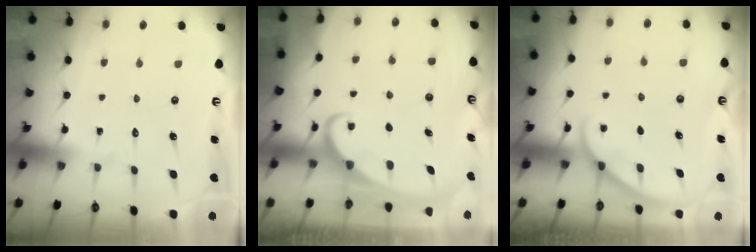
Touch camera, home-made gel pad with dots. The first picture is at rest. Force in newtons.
{"total": 2.0, "press": 2.0, "slide": 0.2}
{"total": 2.6, "press": 2.6, "slide": 0.3}